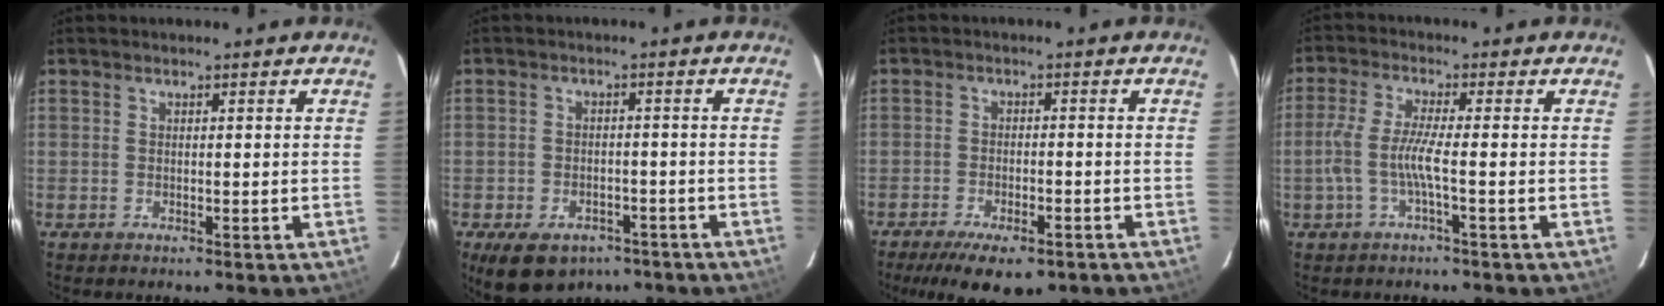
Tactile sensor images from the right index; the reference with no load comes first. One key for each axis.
{"total": 11.3, "fx": -7.3, "fy": 6.9, "fz": 5.1, "tx": -0.115, "ty": 0.001, "tz": -0.095}
{"total": 11.4, "fx": -8.1, "fy": 4.3, "fz": 6.8, "tx": -0.148, "ty": -0.025, "tz": -0.121}
{"total": 5.7, "fx": -1.8, "fy": -0.2, "fz": 5.4, "tx": -0.121, "ty": -0.003, "tz": -0.031}